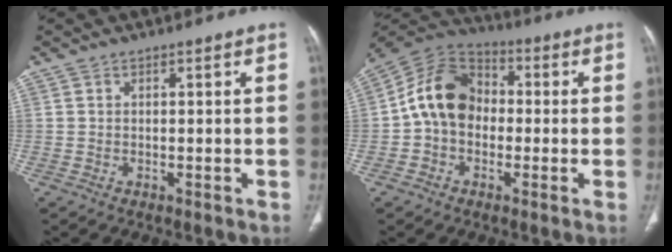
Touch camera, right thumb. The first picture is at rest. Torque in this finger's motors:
{"motor_torque": [1.25, 2.01, 1.20, -0.47, 0.14]}